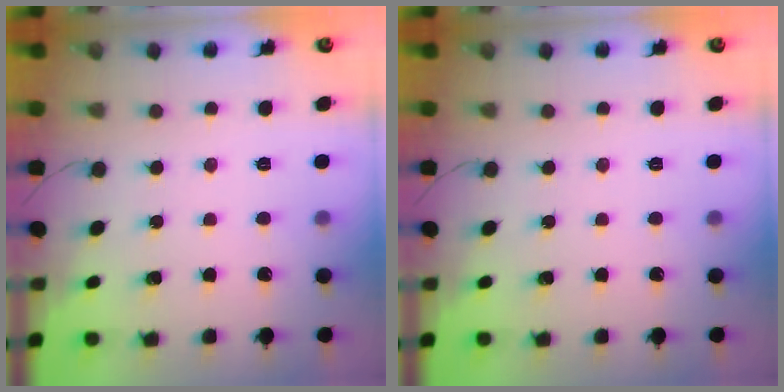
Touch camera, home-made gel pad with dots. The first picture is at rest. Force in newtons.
{"total": 0.0}